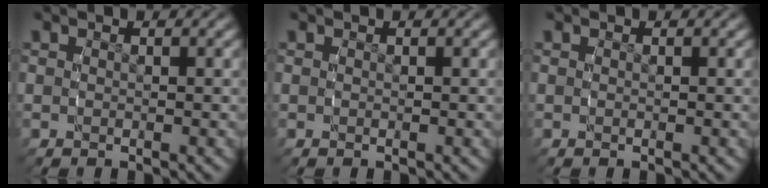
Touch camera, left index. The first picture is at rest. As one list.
[{"total": 0.0}, {"total": 0.0}]